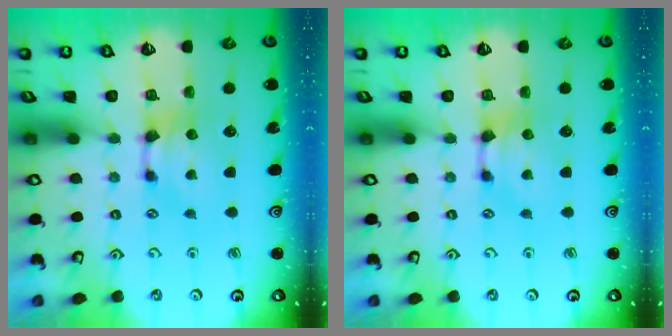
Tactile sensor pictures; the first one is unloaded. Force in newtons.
{"total": 0.0}